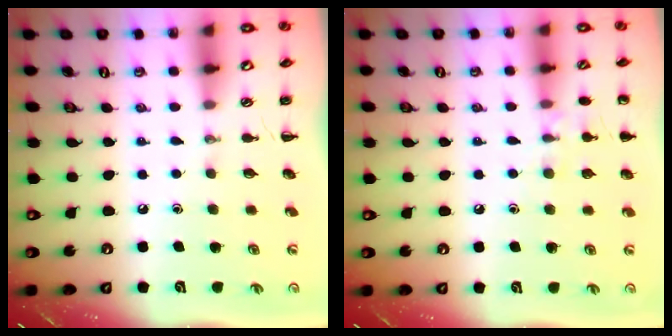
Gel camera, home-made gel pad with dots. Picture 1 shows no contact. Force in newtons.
{"total": 7.8, "press": 7.5, "slide": 2.1}